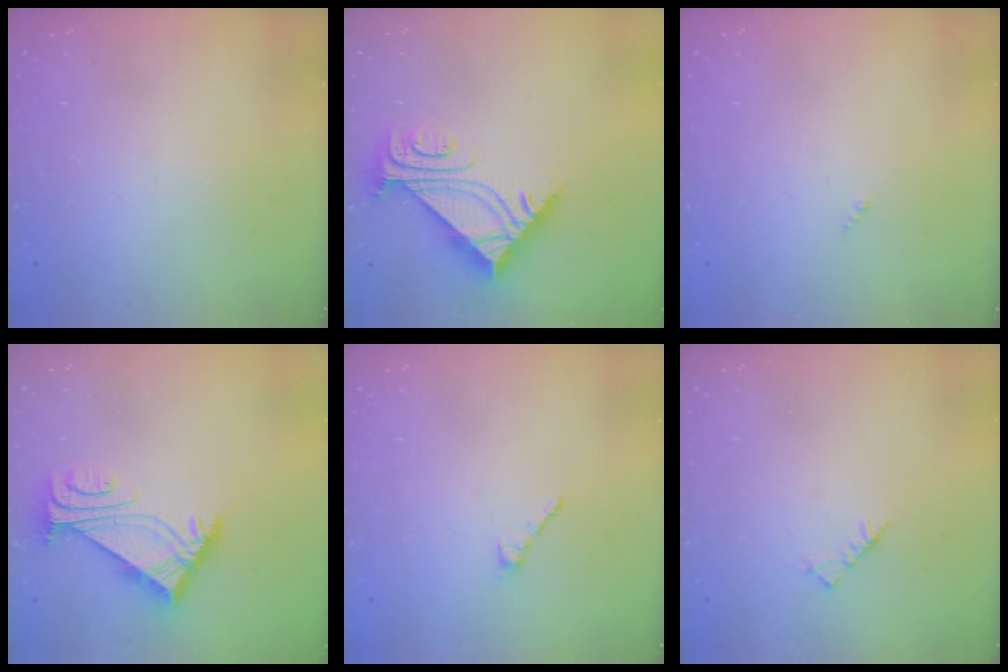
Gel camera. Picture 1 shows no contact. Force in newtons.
{"total": 7.5, "press": 7.4, "slide": 0.8}
{"total": 0.0}
{"total": 5.5, "press": 5.3, "slide": 1.1}
{"total": 1.7, "press": 1.5, "slide": 0.6}
{"total": 2.5, "press": 2.4, "slide": 0.7}